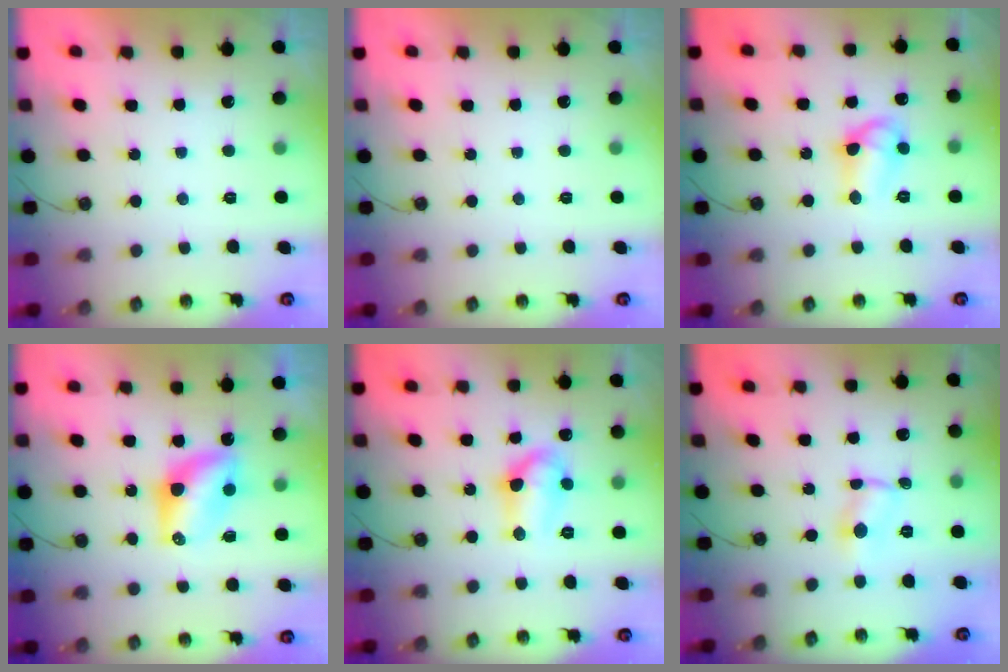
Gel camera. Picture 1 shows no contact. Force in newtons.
{"total": 0.0}
{"total": 9.6, "press": 9.6, "slide": 1.0}
{"total": 7.8, "press": 7.7, "slide": 0.4}
{"total": 10.6, "press": 10.6, "slide": 0.9}
{"total": 1.9, "press": 1.9, "slide": 0.2}